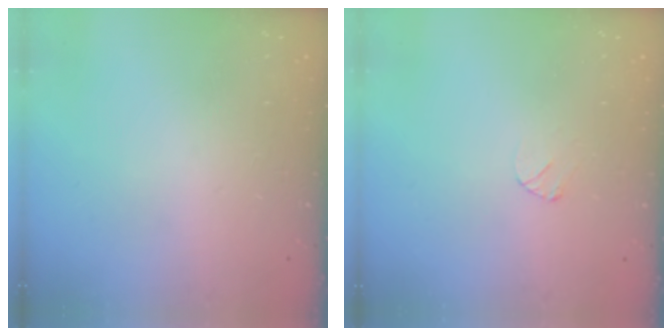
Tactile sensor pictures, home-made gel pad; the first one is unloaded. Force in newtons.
{"total": 3.6, "press": 3.6, "slide": 0.2}